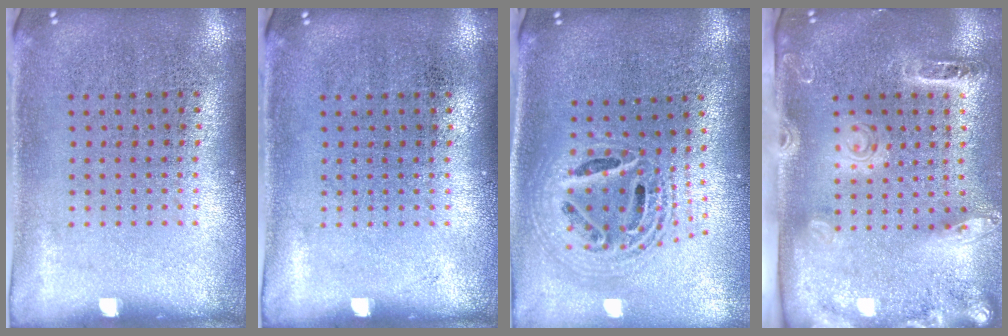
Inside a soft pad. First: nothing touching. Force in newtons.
{"total": 0.0}
{"total": 2.2, "press": 1.6, "slide": 1.4}
{"total": 2.7, "press": 2.0, "slide": 1.8}